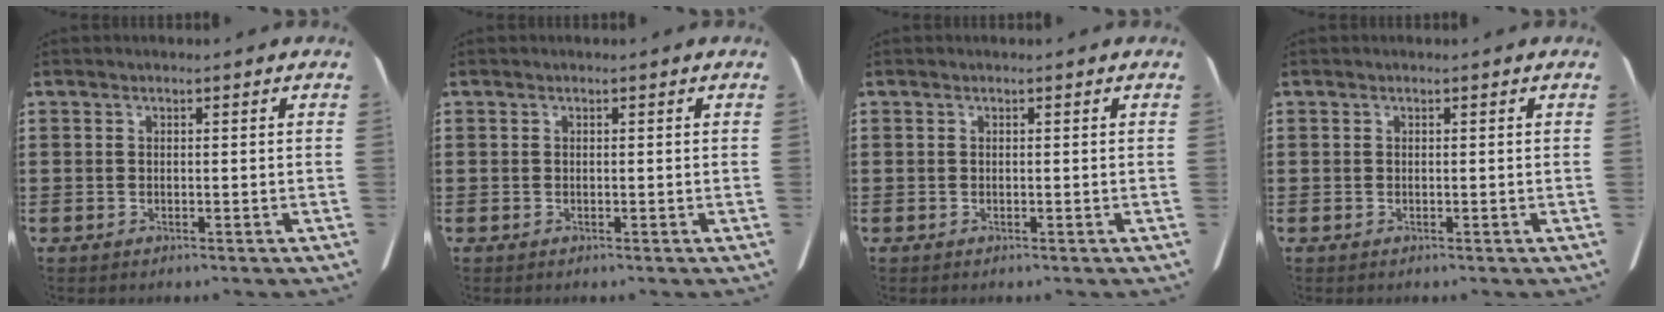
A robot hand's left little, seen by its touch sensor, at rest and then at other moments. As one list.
[{"total": 0.0}, {"total": 0.0}, {"total": 0.0}]